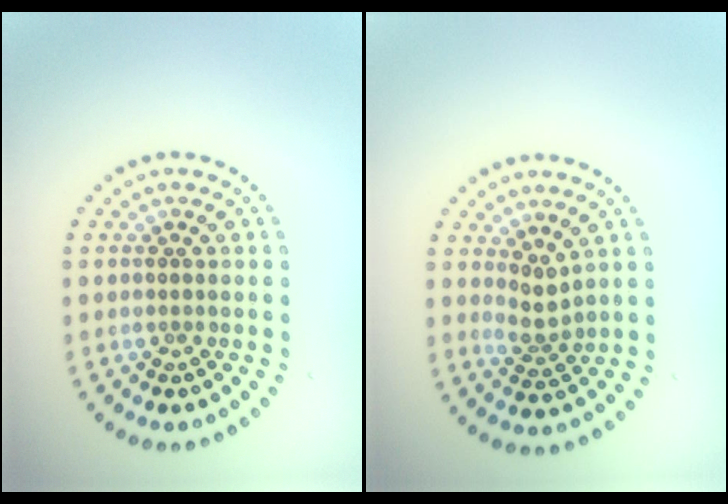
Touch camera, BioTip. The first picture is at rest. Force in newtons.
{"total": 1.9, "press": 1.3, "slide": 1.4}